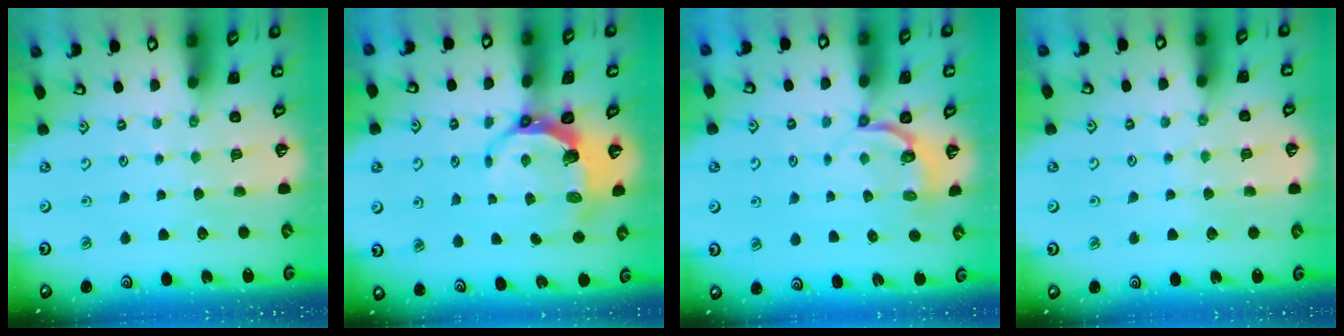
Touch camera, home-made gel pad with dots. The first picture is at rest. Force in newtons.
{"total": 7.6, "press": 6.1, "slide": 4.5}
{"total": 3.4, "press": 2.3, "slide": 2.5}
{"total": 3.9, "press": 3.8, "slide": 0.6}